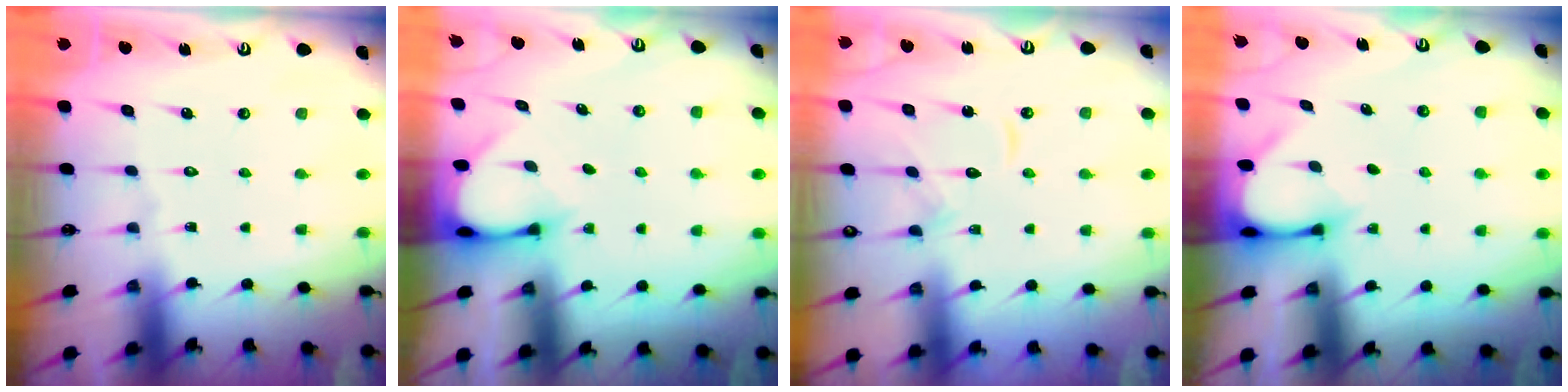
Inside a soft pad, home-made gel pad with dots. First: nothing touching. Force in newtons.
{"total": 3.1, "press": 3.1, "slide": 0.2}
{"total": 10.0, "press": 10.0, "slide": 0.5}
{"total": 3.5, "press": 3.4, "slide": 0.3}